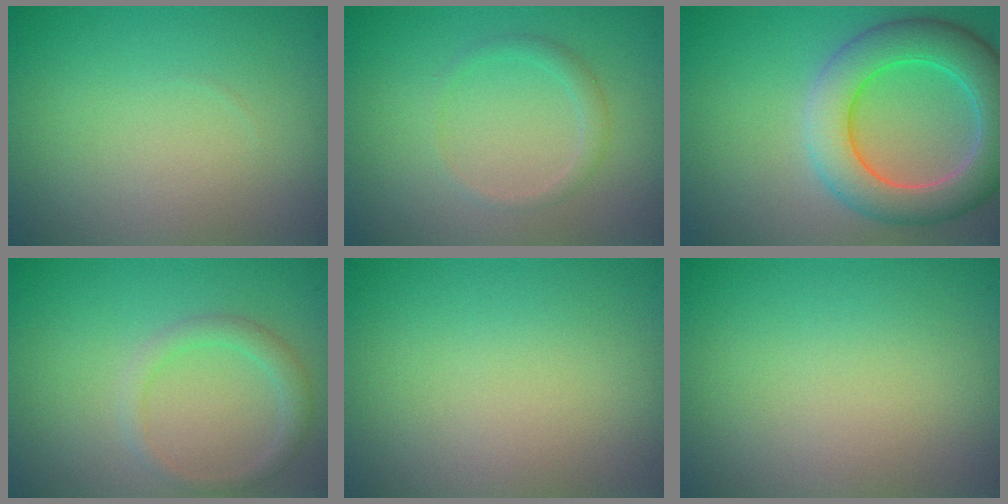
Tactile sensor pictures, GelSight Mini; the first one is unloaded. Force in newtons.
{"total": 1.3, "press": 1.3, "slide": 0.1}
{"total": 7.5, "press": 7.4, "slide": 0.6}
{"total": 1.8, "press": 1.8, "slide": 0.1}
{"total": 0.0}
{"total": 0.0}